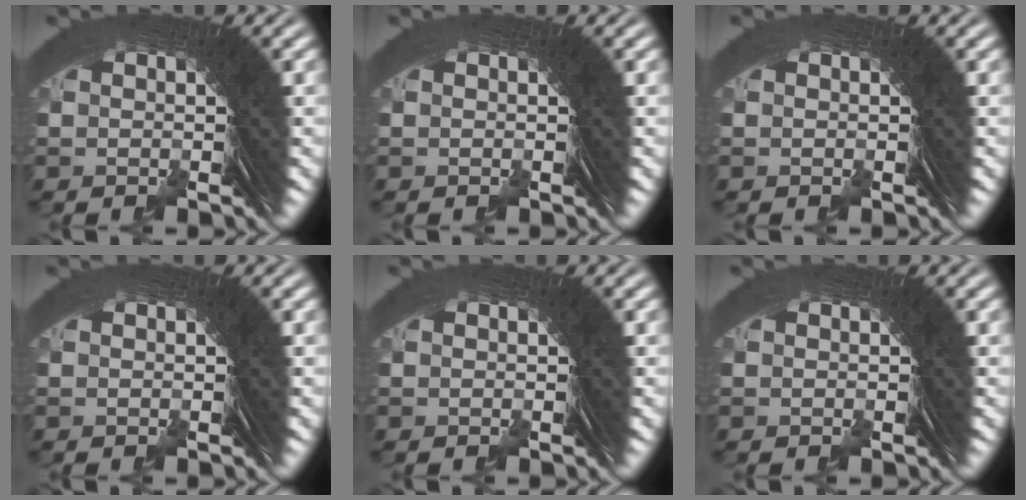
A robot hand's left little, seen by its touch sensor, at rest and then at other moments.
{"total": 0.0}
{"total": 0.0}
{"total": 0.0}
{"total": 0.0}
{"total": 0.0}